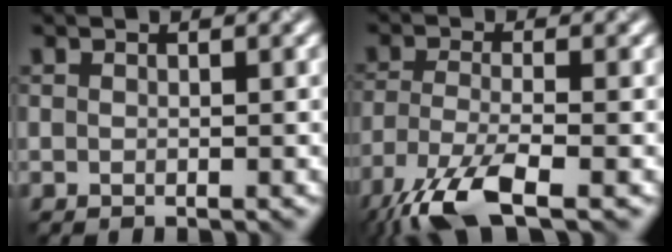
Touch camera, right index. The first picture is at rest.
{"total": 7.7, "force": [-5.2, 1.9, 5.3], "torque": [-0.123, -0.009, -0.105]}